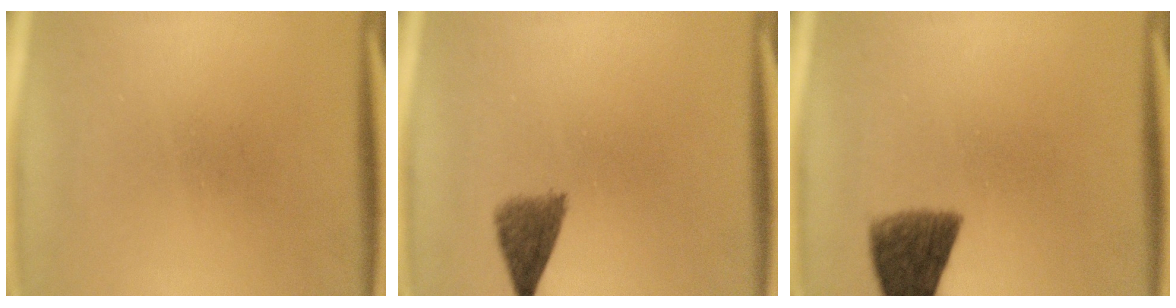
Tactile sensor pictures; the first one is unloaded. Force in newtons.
{"total": 4.0}
{"total": 8.2}